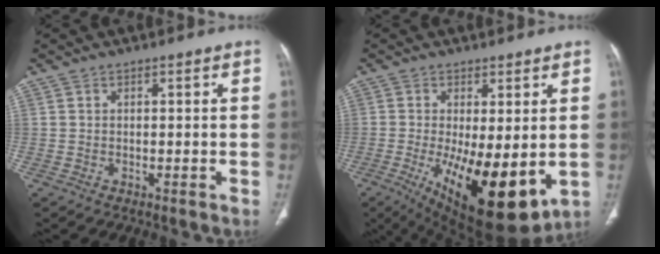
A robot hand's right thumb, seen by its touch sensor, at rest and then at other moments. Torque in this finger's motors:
{"motor_torque": [2.36, 2.65, 0.36, 0.00, 0.47]}